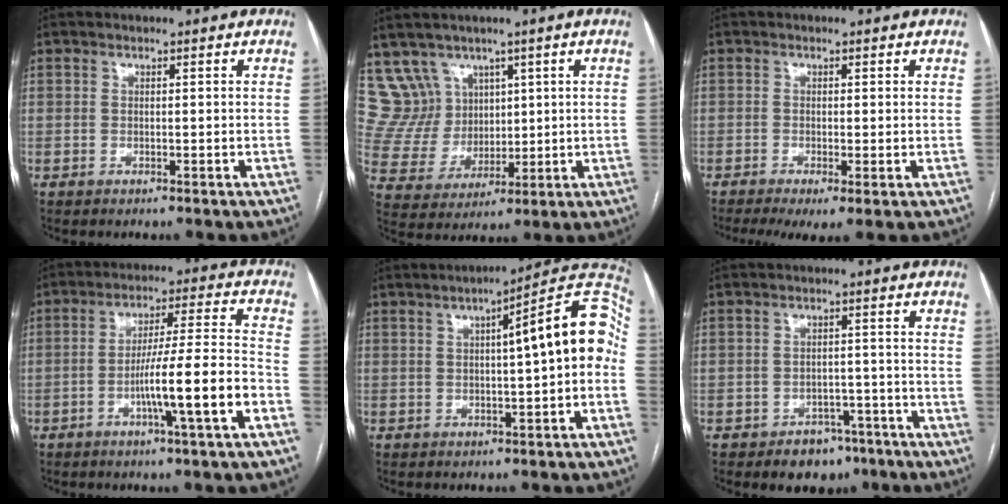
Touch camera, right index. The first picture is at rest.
{"total": 9.0, "force": [5.9, 6.8, 0.2], "torque": [-0.016, 0.039, 0.133]}
{"total": 4.9, "force": [-2.4, 1.2, 4.1], "torque": [-0.066, -0.014, -0.041]}
{"total": 11.8, "force": [-4.6, -0.7, 10.9], "torque": [-0.183, 0.007, -0.073]}
{"total": 12.2, "force": [0.9, 1.2, 12.1], "torque": [-0.157, 0.041, 0.005]}
{"total": 5.9, "force": [-4.0, 3.9, 1.9], "torque": [-0.017, 0.015, -0.049]}